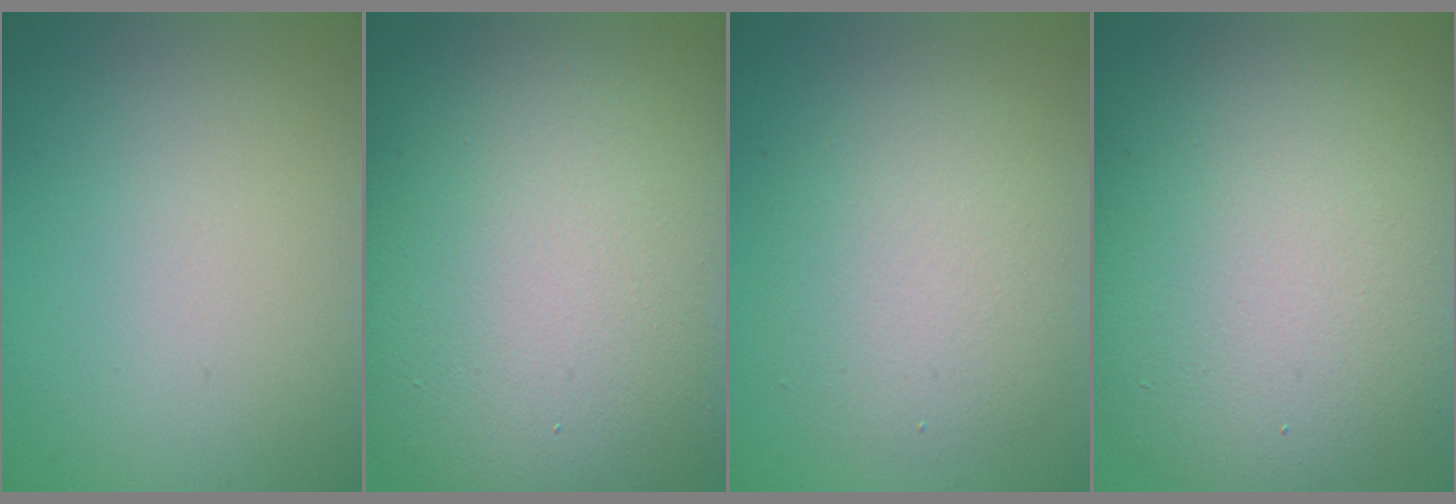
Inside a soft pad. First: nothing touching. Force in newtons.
{"total": 18.5, "press": 18.5, "slide": 1.2}
{"total": 4.6, "press": 4.6, "slide": 0.4}
{"total": 13.4, "press": 13.4, "slide": 1.0}